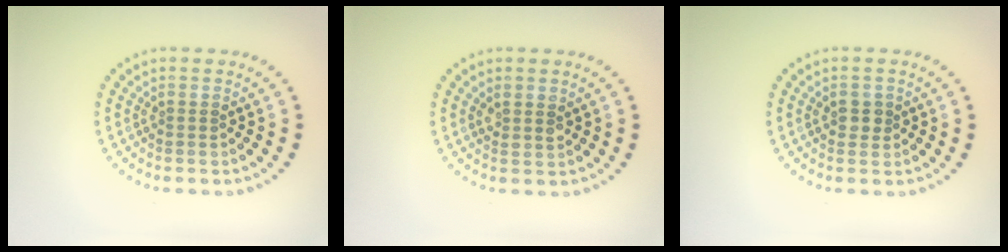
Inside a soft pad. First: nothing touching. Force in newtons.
{"total": 1.5, "press": 1.3, "slide": 0.7}
{"total": 1.4, "press": 1.4, "slide": 0.2}